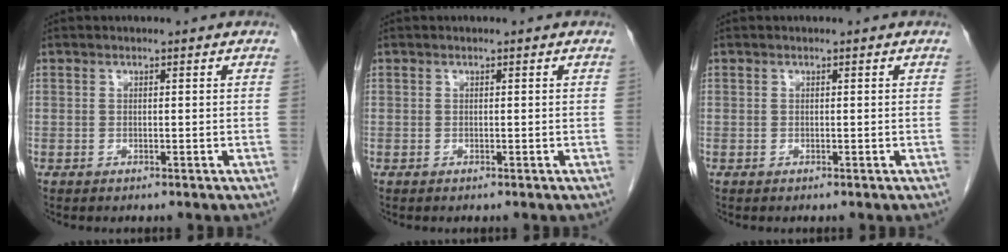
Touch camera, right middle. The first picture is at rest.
{"total": 0.0}
{"total": 0.0}